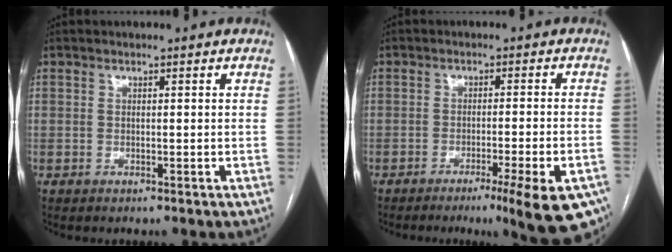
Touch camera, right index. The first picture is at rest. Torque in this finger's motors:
{"motor_torque": [1.37, -0.75, 0.09, 0.04]}